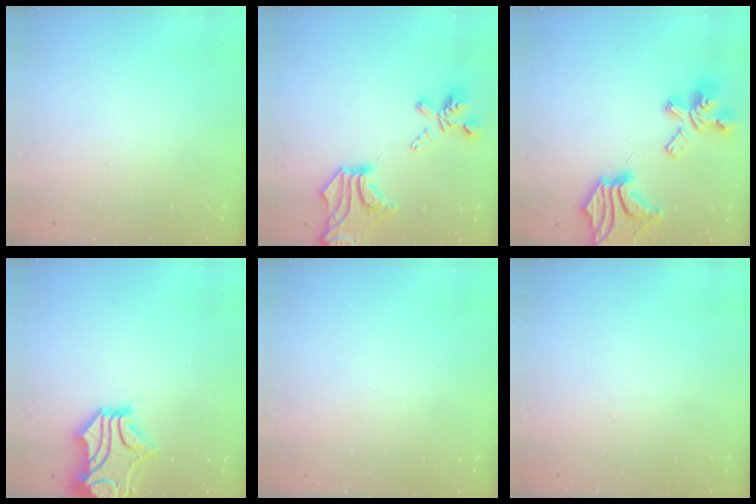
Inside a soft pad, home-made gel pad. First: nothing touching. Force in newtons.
{"total": 9.2, "press": 8.4, "slide": 3.9}
{"total": 15.6, "press": 15.0, "slide": 4.4}
{"total": 4.9, "press": 4.6, "slide": 1.8}
{"total": 0.0}
{"total": 0.0}